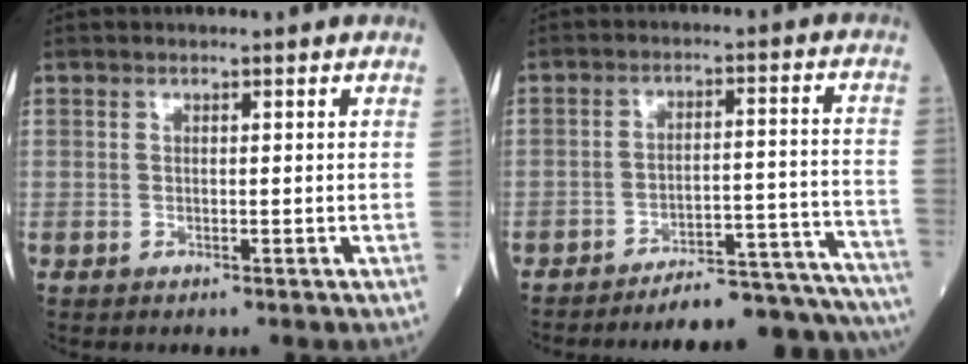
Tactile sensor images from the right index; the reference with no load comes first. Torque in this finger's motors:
{"motor_torque": [0.08, -0.73, 0.15, 0.08]}